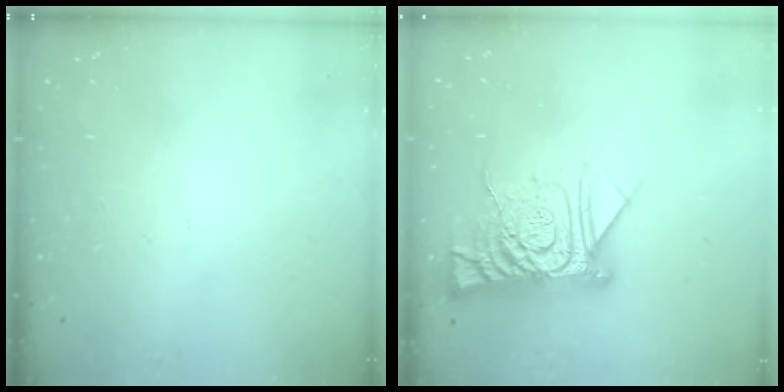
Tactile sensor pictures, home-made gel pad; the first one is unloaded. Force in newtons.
{"total": 15.3, "press": 15.2, "slide": 1.3}